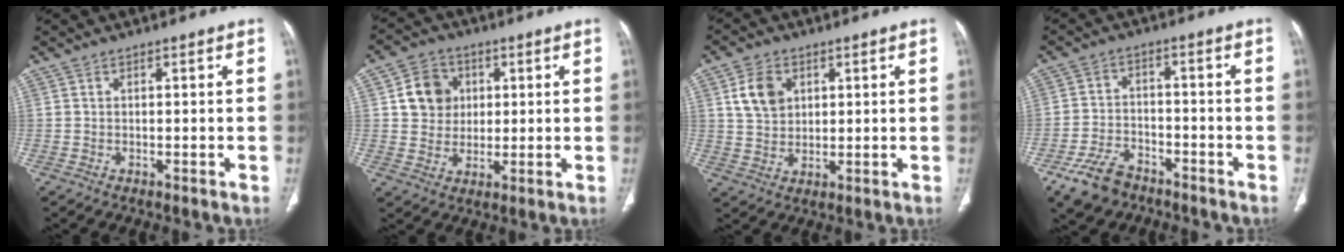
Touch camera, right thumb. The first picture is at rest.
{"total": 8.4, "force": [2.0, 7.4, 3.5], "torque": [-0.028, -0.005, 0.033]}
{"total": 7.1, "force": [2.6, 5.2, 4.0], "torque": [-0.056, -0.009, 0.051]}
{"total": 8.5, "force": [-5.9, 5.0, 3.6], "torque": [-0.066, 0.026, -0.104]}